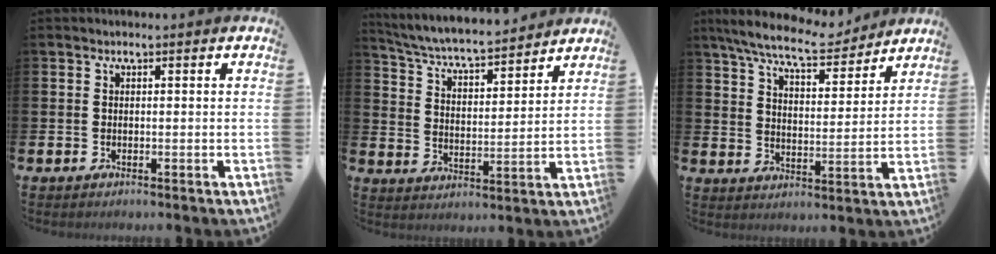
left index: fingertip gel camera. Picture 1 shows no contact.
{"total": 6.0, "force": [5.7, 0.7, 1.6], "torque": [-0.061, -0.049, 0.095]}
{"total": 9.0, "force": [8.3, 1.3, 3.2], "torque": [-0.088, -0.044, 0.147]}